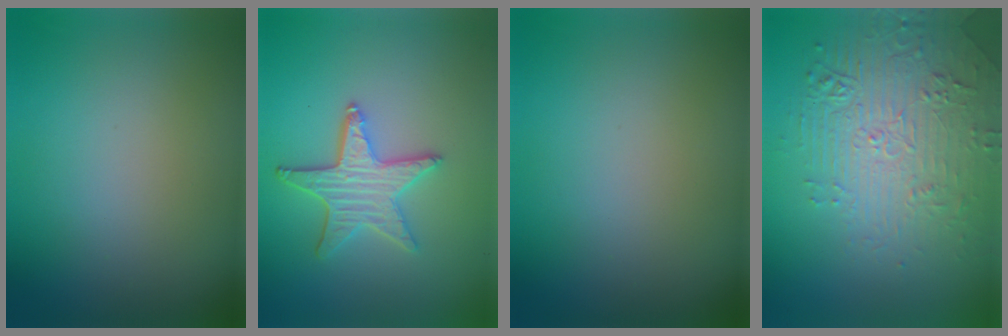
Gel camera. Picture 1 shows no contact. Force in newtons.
{"total": 4.1, "press": 3.6, "slide": 1.8}
{"total": 0.0}
{"total": 4.5, "press": 4.2, "slide": 1.6}